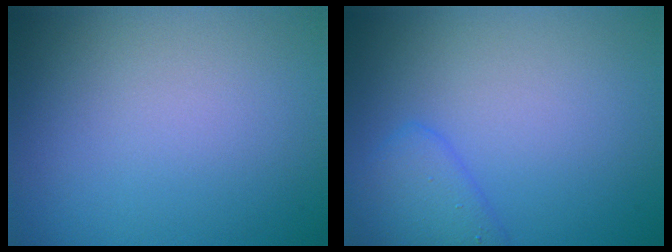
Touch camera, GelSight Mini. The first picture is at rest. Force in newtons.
{"total": 1.8, "press": 1.8, "slide": 0.1}